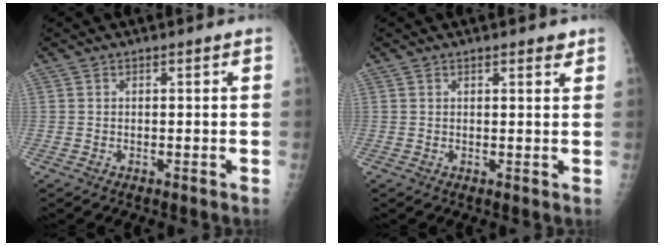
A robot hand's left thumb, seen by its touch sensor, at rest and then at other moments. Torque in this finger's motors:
{"motor_torque": [-0.09, 0.09, -0.21, -0.23, 0.05]}